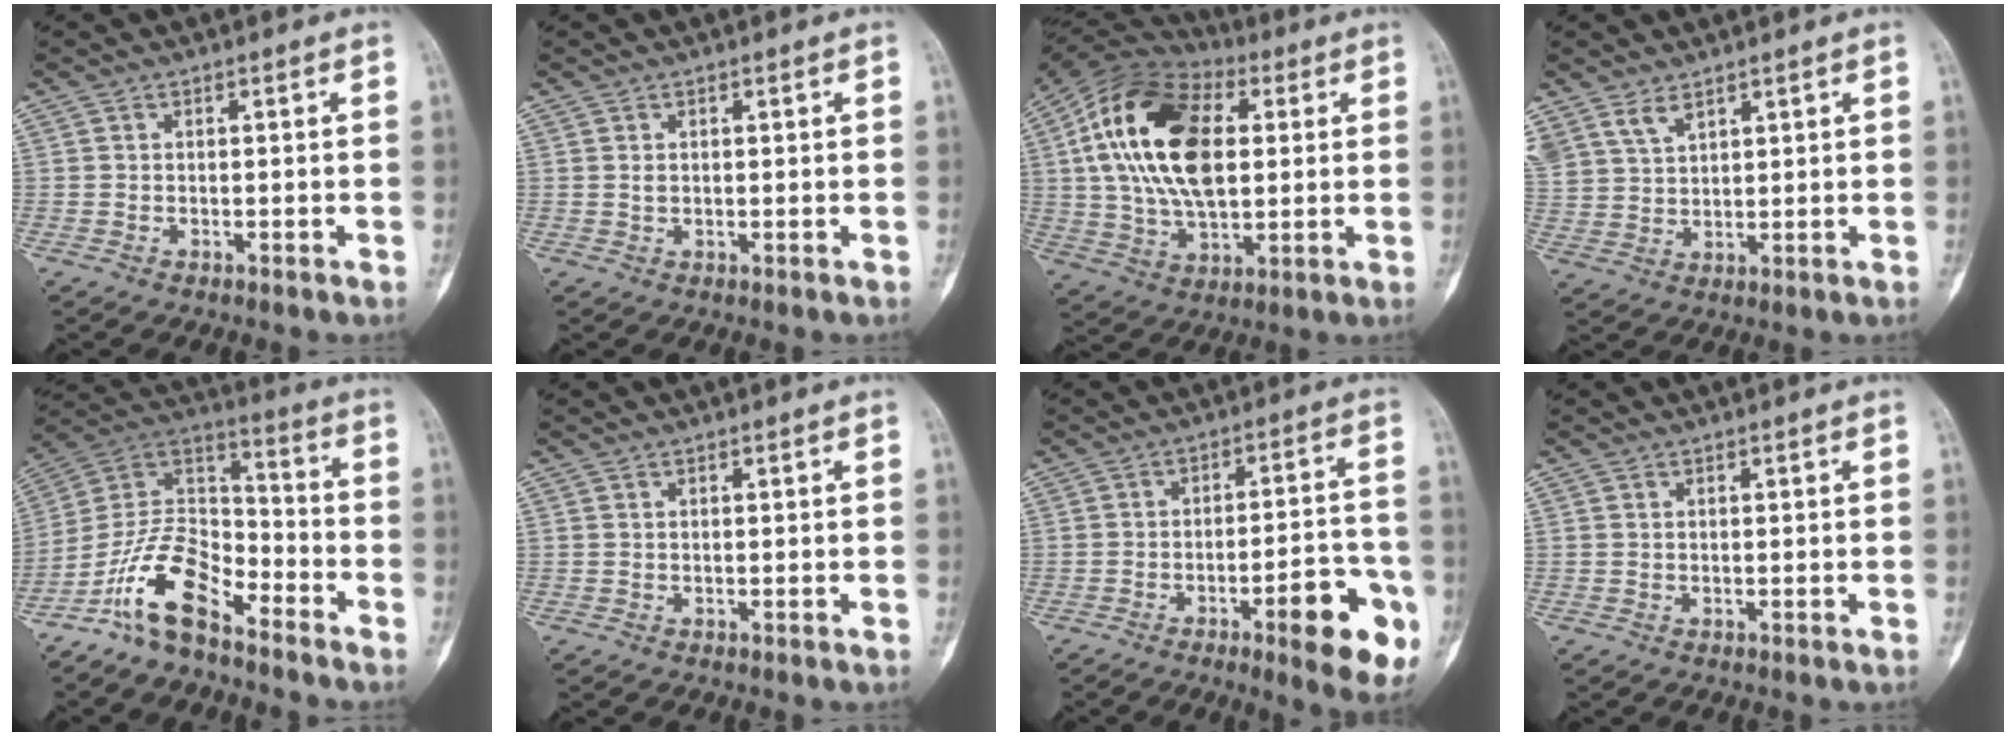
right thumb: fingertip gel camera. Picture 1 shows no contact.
{"total": 1.0, "force": [0.2, 0.7, 0.7], "torque": [-0.005, 0.005, 0.005]}
{"total": 22.7, "force": [4.1, 13.2, 18.0], "torque": [-0.320, 0.007, 0.065]}
{"total": 6.0, "force": [4.2, 3.2, 2.7], "torque": [-0.043, -0.009, 0.093]}
{"total": 13.7, "force": [-9.5, 5.9, 7.9], "torque": [-0.133, 0.091, -0.189]}
{"total": 0.0}
{"total": 15.0, "force": [-6.2, 4.2, 13.0], "torque": [-0.148, 0.027, -0.078]}
{"total": 0.0}